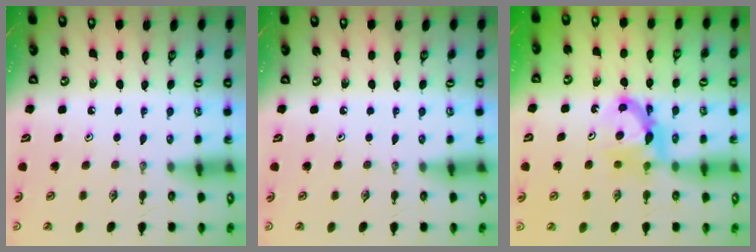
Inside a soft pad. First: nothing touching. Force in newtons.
{"total": 0.0}
{"total": 7.9, "press": 7.8, "slide": 0.5}